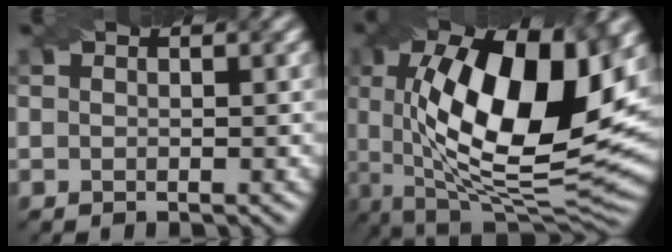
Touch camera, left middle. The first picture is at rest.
{"total": 16.4, "force": [3.2, 6.5, 14.8], "torque": [-0.235, -0.005, 0.045]}